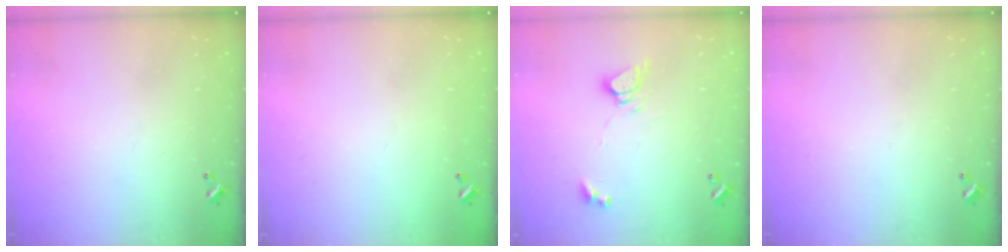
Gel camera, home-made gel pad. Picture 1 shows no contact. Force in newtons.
{"total": 2.8, "press": 2.8, "slide": 0.1}
{"total": 5.0, "press": 5.0, "slide": 0.3}
{"total": 0.0}